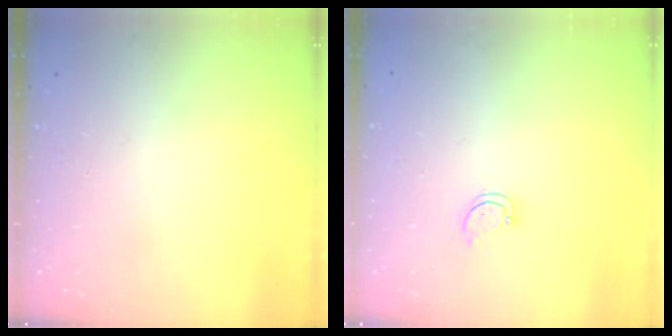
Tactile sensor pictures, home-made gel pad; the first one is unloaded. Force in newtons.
{"total": 2.3, "press": 2.3, "slide": 0.1}